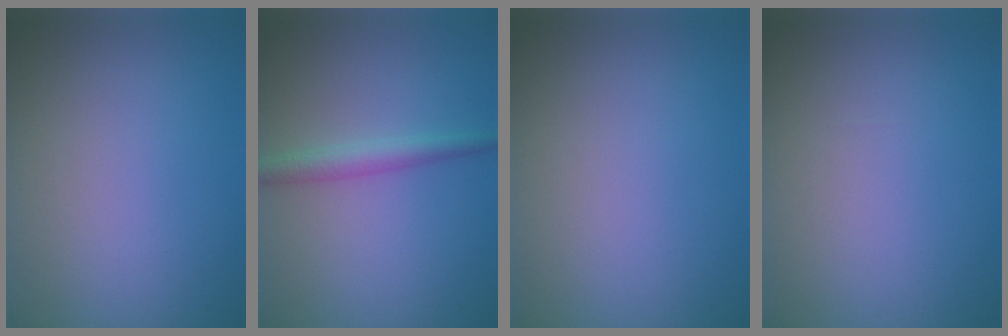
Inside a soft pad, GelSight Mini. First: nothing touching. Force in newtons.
{"total": 2.3, "press": 2.3, "slide": 0.1}
{"total": 0.0}
{"total": 0.0}